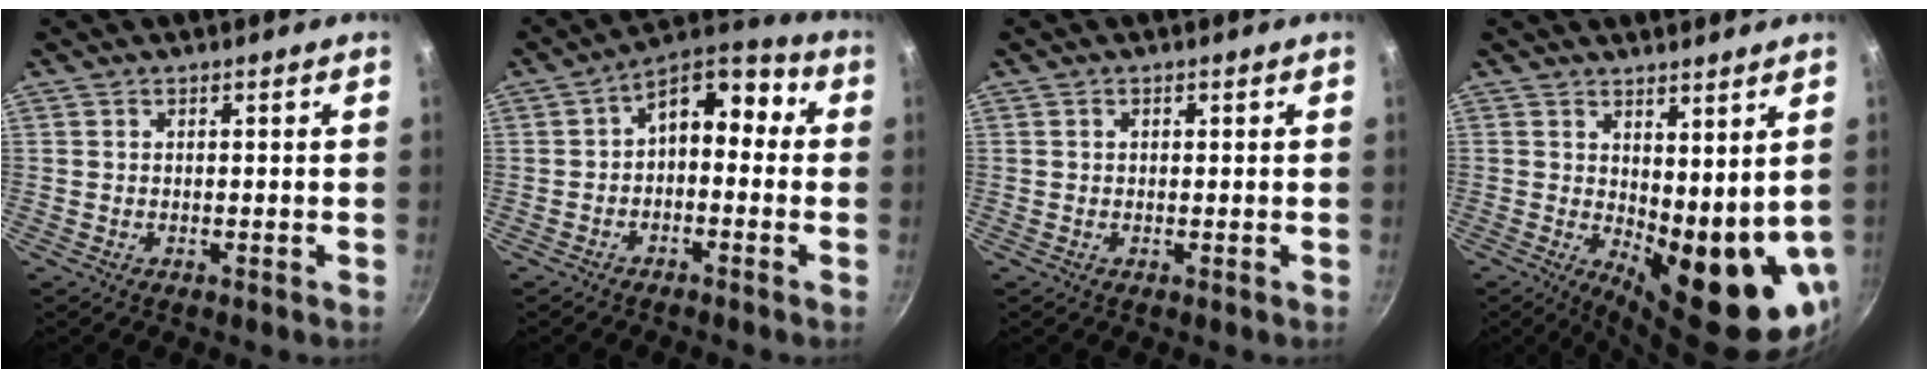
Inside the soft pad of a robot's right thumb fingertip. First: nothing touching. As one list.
[{"total": 10.4, "force": [0.5, 6.3, 8.3], "torque": [-0.088, 0.045, -0.011]}, {"total": 0.5, "force": [0.1, 0.4, 0.3], "torque": [-0.002, 0.000, 0.001]}, {"total": 16.2, "force": [-0.5, 6.8, 14.7], "torque": [-0.194, -0.037, 0.017]}]